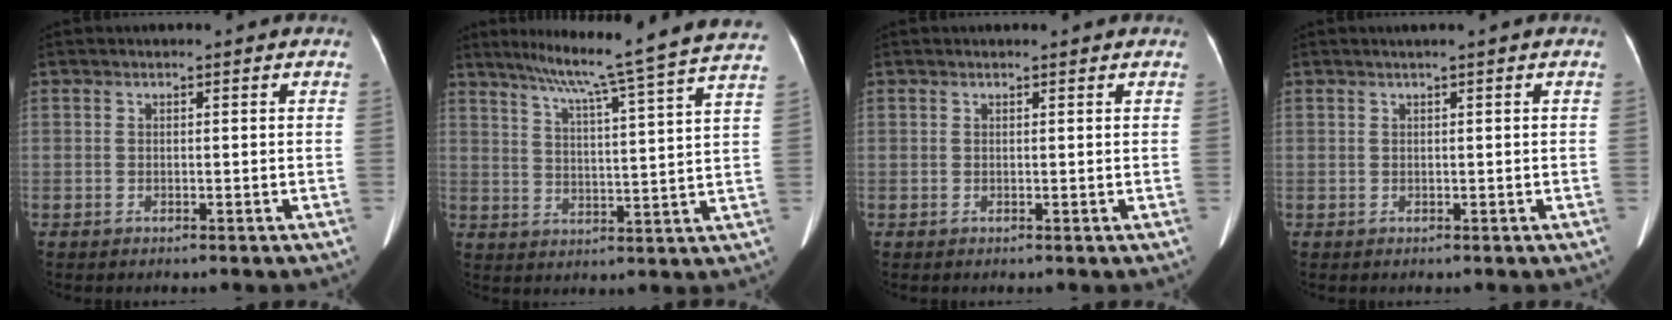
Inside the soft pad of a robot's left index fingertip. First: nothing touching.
{"total": 21.1, "force": [17.7, -2.2, 11.2], "torque": [-0.180, -0.027, 0.227]}
{"total": 1.8, "force": [1.6, 0.3, 0.7], "torque": [-0.008, 0.010, 0.016]}
{"total": 1.0, "force": [0.6, -0.3, 0.7], "torque": [-0.020, 0.004, 0.018]}